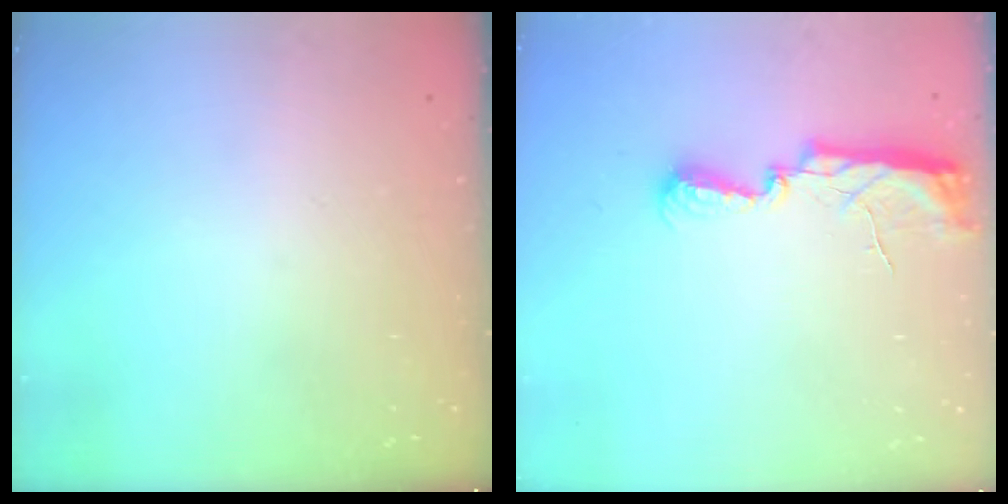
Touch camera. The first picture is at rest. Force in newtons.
{"total": 8.9, "press": 8.2, "slide": 3.4}